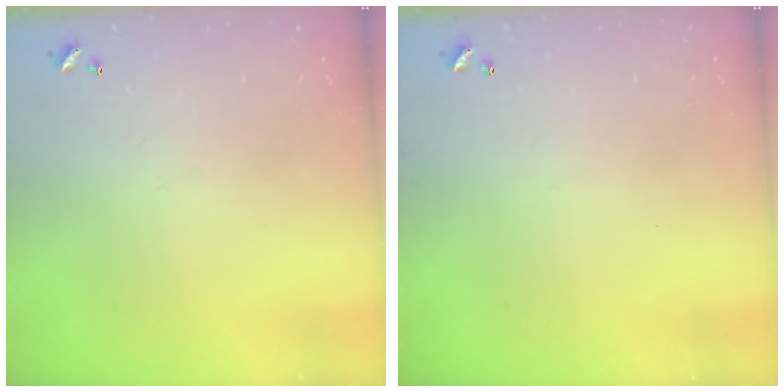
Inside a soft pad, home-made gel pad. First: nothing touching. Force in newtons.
{"total": 0.0}